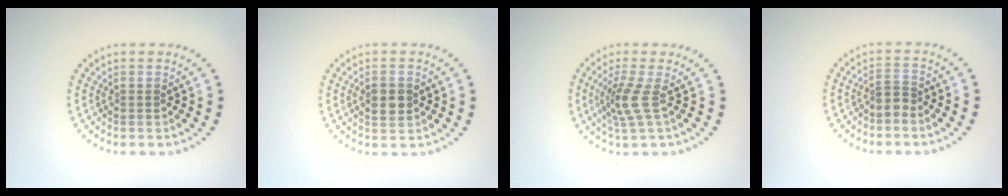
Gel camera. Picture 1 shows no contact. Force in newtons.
{"total": 2.4, "press": 2.4, "slide": 0.1}
{"total": 2.7, "press": 2.0, "slide": 1.8}
{"total": 1.5, "press": 1.1, "slide": 1.0}